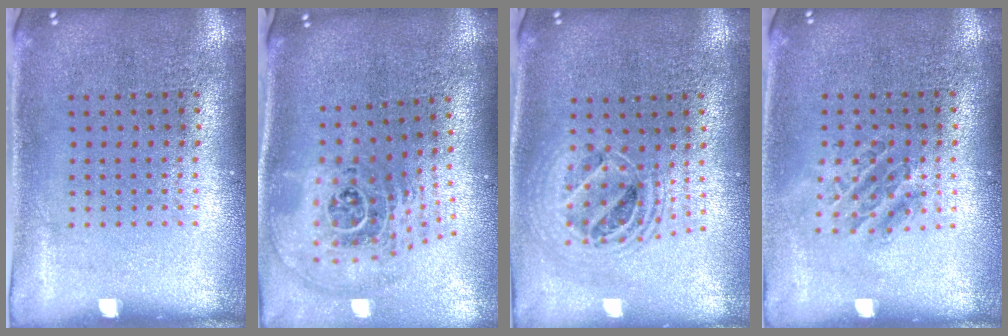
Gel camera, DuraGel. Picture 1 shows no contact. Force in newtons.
{"total": 2.8, "press": 1.9, "slide": 2.1}
{"total": 1.9, "press": 1.6, "slide": 1.1}
{"total": 1.1, "press": 1.1, "slide": 0.3}